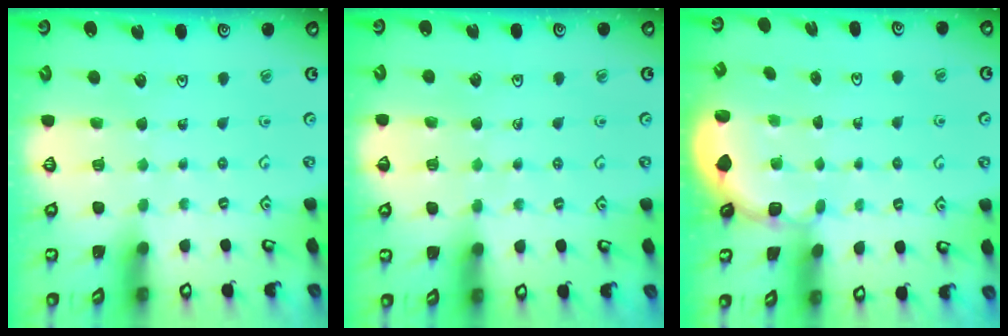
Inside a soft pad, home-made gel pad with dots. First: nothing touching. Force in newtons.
{"total": 5.0, "press": 4.8, "slide": 1.3}
{"total": 1.9, "press": 1.8, "slide": 0.7}